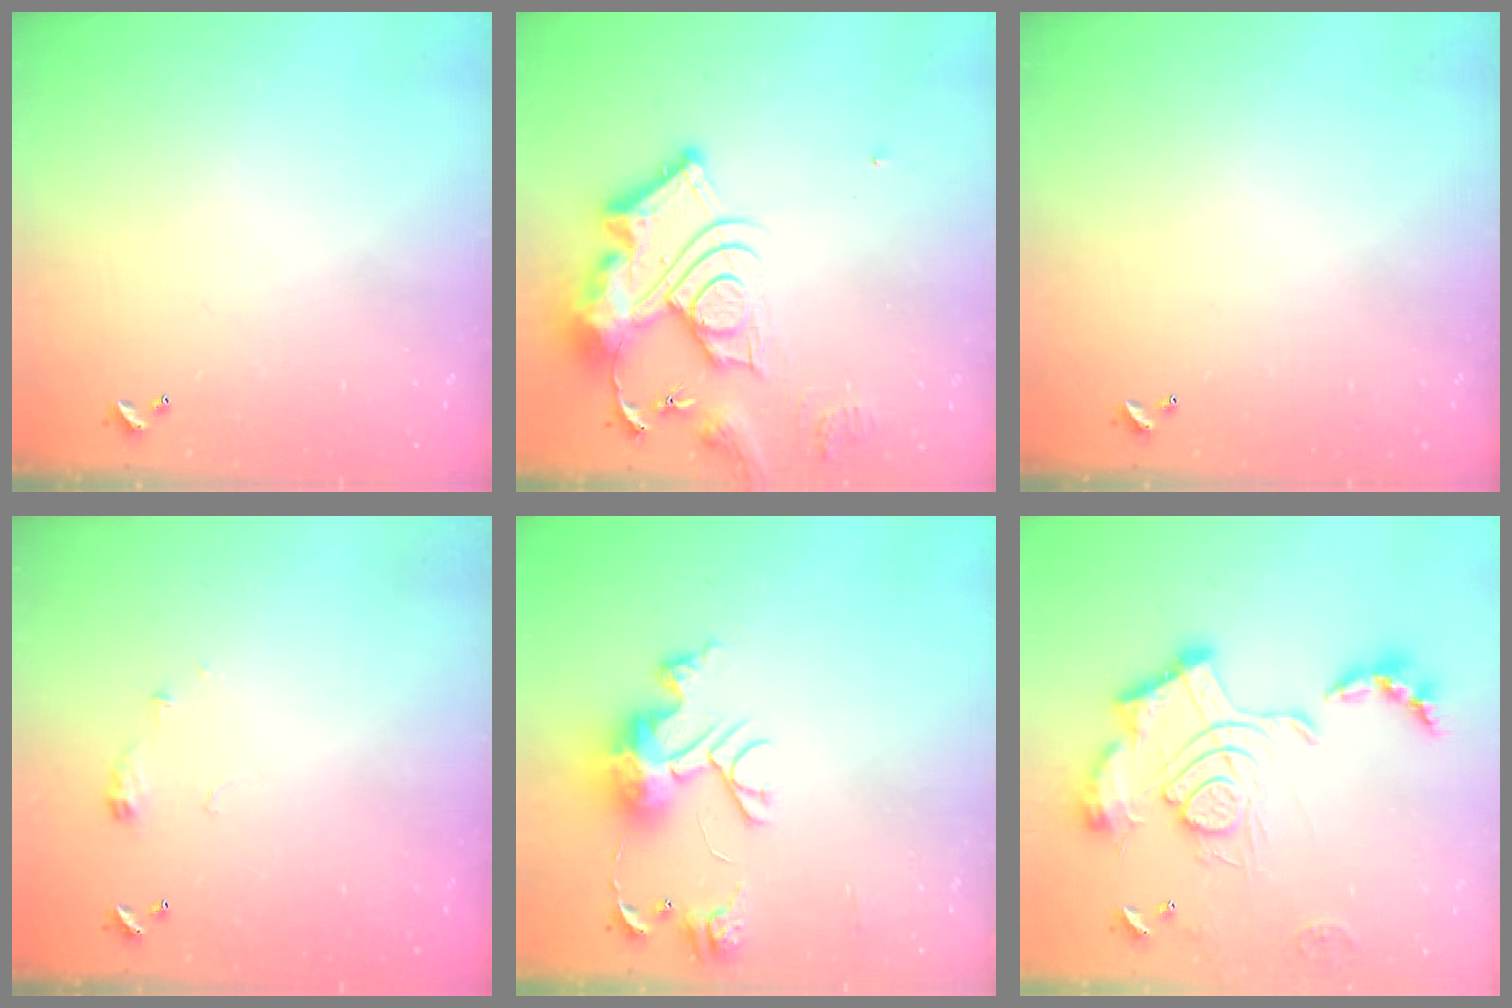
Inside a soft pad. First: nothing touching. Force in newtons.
{"total": 21.1, "press": 21.0, "slide": 2.1}
{"total": 0.0}
{"total": 3.5, "press": 3.5, "slide": 0.5}
{"total": 12.5, "press": 12.4, "slide": 0.9}
{"total": 2.5, "press": 1.9, "slide": 1.7}